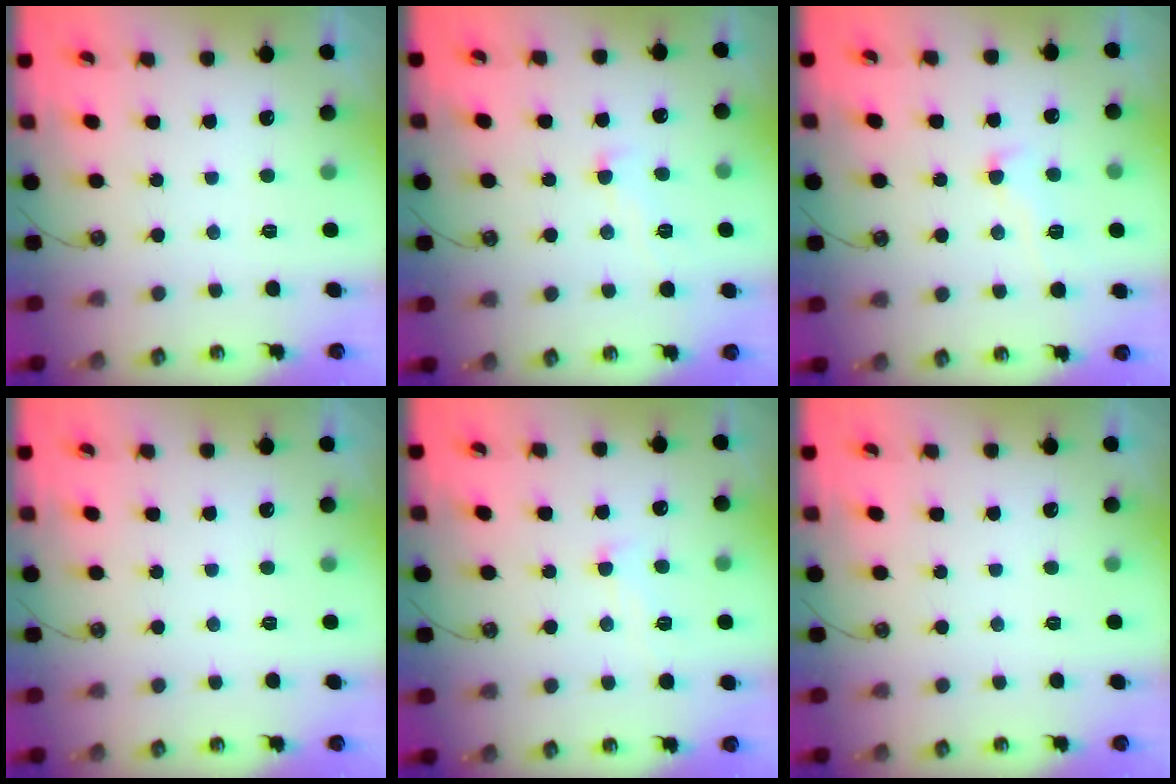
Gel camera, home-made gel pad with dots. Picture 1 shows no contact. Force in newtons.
{"total": 1.2, "press": 1.2, "slide": 0.2}
{"total": 1.8, "press": 1.3, "slide": 1.2}
{"total": 0.0}
{"total": 2.4, "press": 2.4, "slide": 0.5}
{"total": 0.0}